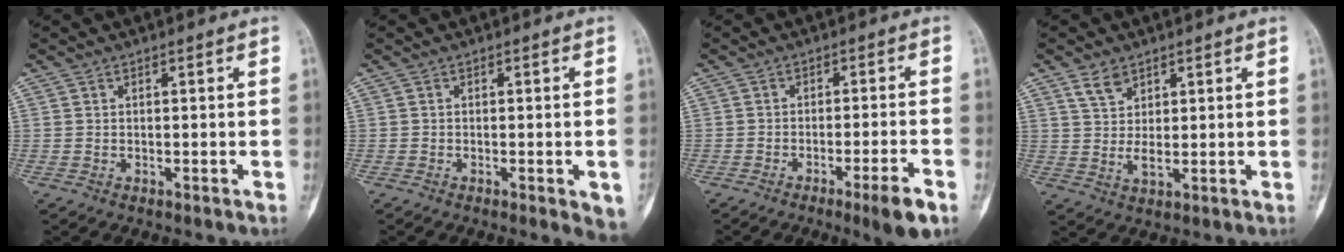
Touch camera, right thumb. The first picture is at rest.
{"total": 4.4, "force": [-1.8, 1.1, 3.8], "torque": [-0.038, -0.003, -0.022]}
{"total": 6.2, "force": [-3.6, 0.3, 5.1], "torque": [-0.084, 0.010, -0.052]}
{"total": 5.0, "force": [2.9, 3.0, 2.8], "torque": [-0.042, -0.021, 0.061]}